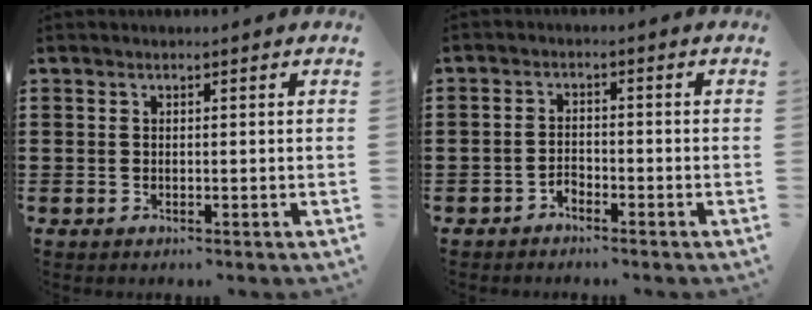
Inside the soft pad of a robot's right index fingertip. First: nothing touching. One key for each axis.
{"total": 1.8, "fx": -1.7, "fy": 0.7, "fz": 0.1, "tx": -0.010, "ty": 0.002, "tz": -0.036}